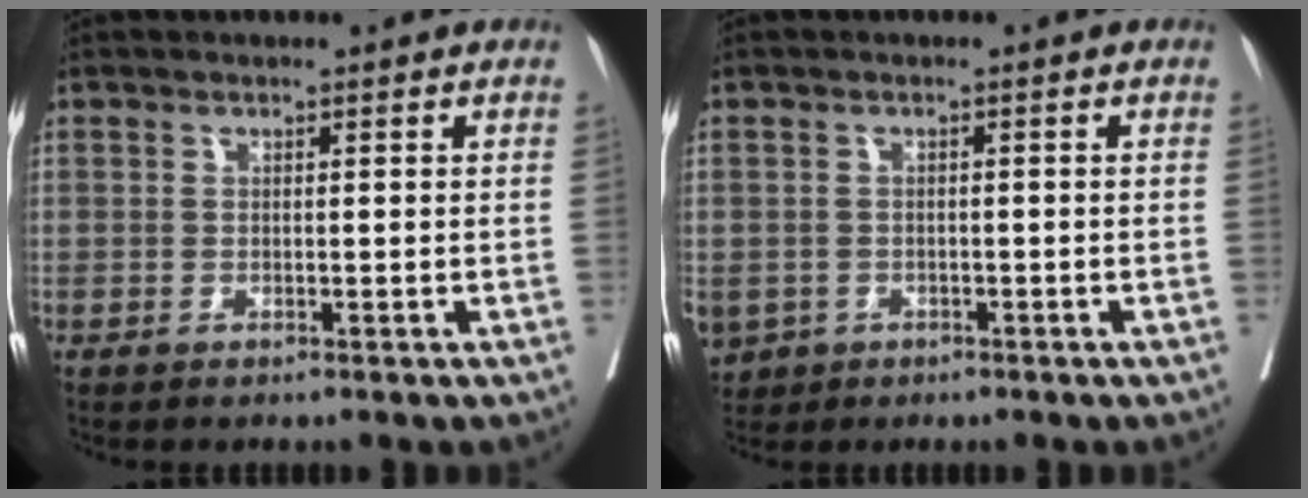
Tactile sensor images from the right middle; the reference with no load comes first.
{"total": 7.0, "force": [-3.3, 5.7, 2.4], "torque": [-0.070, -0.002, -0.046]}